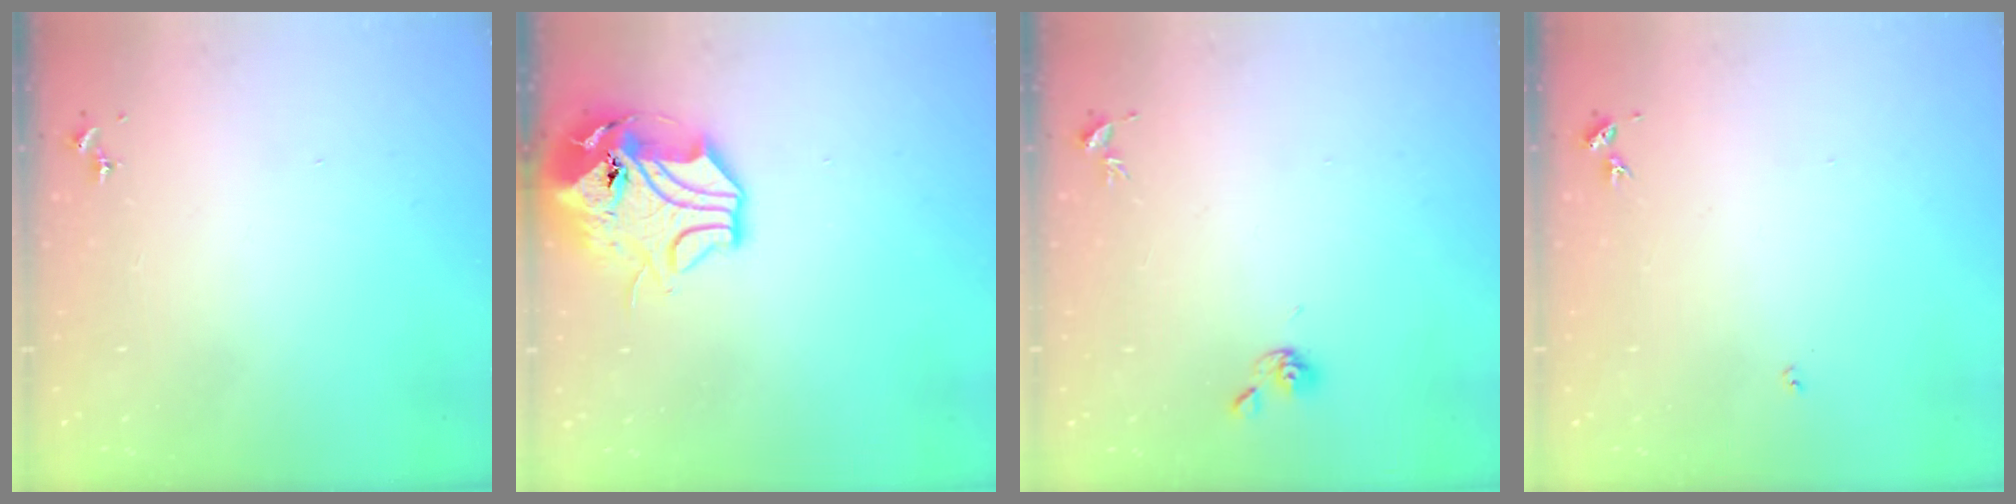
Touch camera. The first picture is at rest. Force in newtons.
{"total": 13.8, "press": 13.6, "slide": 2.0}
{"total": 5.6, "press": 5.6, "slide": 1.0}
{"total": 3.0, "press": 3.0, "slide": 0.4}